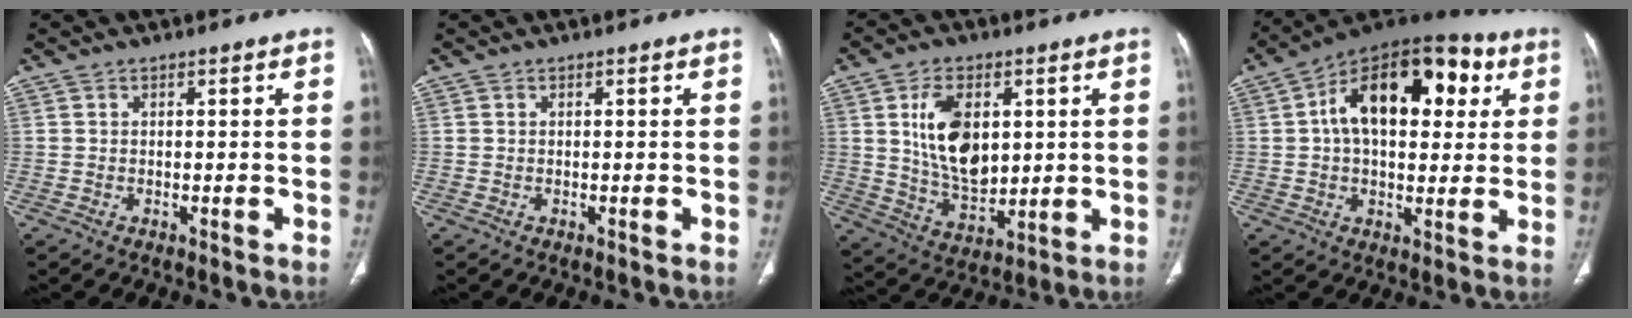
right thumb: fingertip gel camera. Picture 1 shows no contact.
{"total": 0.0}
{"total": 13.1, "force": [3.1, 7.9, 10.0], "torque": [-0.156, -0.021, 0.067]}
{"total": 21.1, "force": [5.4, 12.0, 16.5], "torque": [-0.222, 0.021, 0.070]}